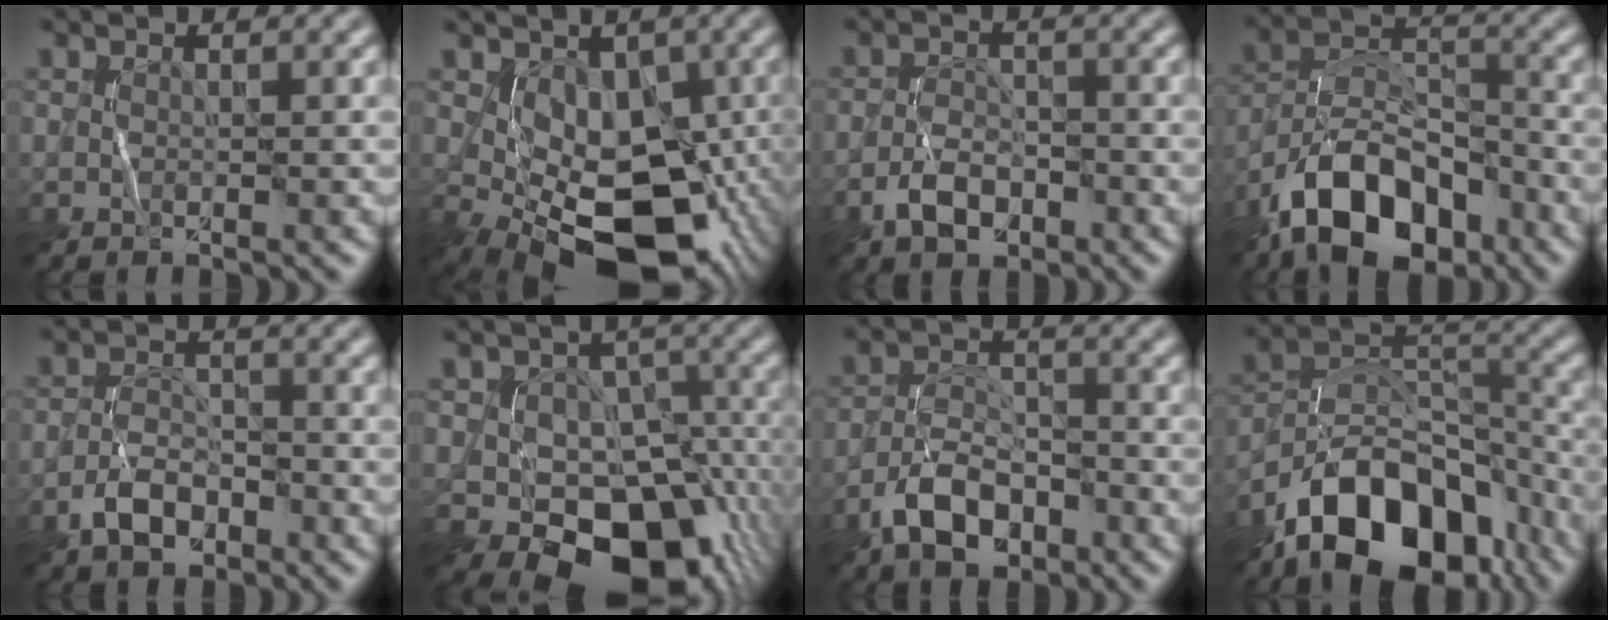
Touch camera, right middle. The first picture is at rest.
{"total": 10.5, "force": [-1.7, 6.8, 7.8], "torque": [-0.115, -0.014, -0.021]}
{"total": 3.0, "force": [-1.9, 1.8, 1.4], "torque": [-0.025, 0.007, -0.039]}
{"total": 10.1, "force": [-6.8, 5.1, 5.5], "torque": [-0.092, 0.012, -0.131]}
{"total": 3.1, "force": [-2.1, 1.7, 1.4], "torque": [-0.025, 0.009, -0.043]}
{"total": 12.3, "force": [-4.6, 8.6, 7.4], "torque": [-0.074, 0.005, -0.067]}
{"total": 5.1, "force": [-3.2, 2.8, 2.8], "torque": [-0.047, 0.007, -0.065]}
{"total": 12.7, "force": [-8.3, 6.9, 6.7], "torque": [-0.109, 0.017, -0.154]}